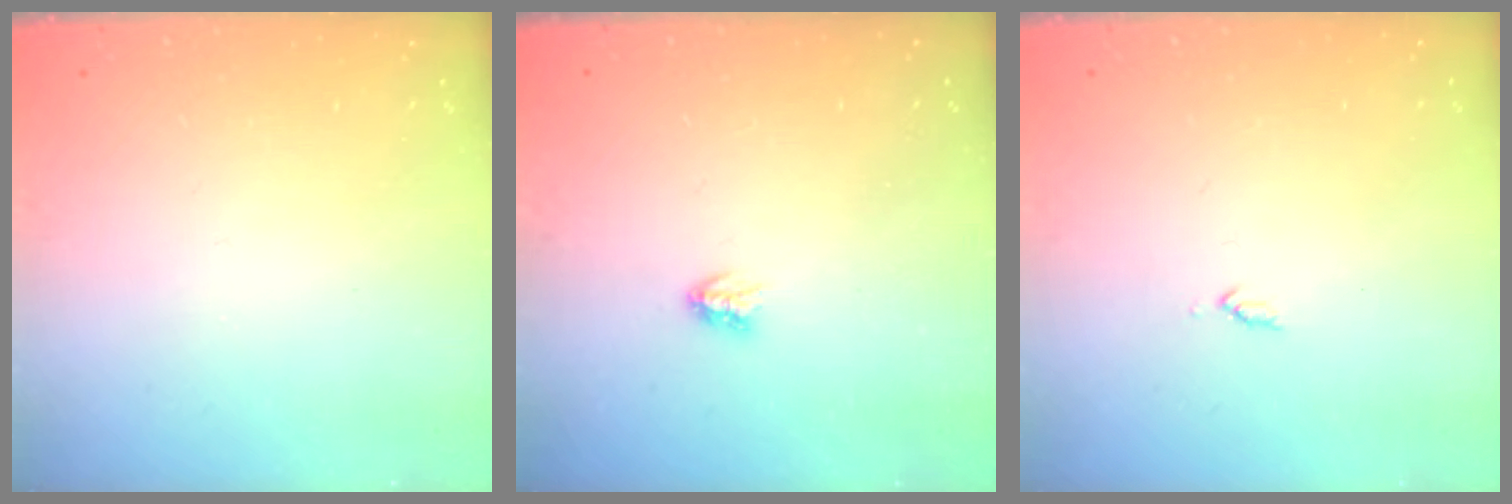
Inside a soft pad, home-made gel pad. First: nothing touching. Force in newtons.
{"total": 2.9, "press": 2.9, "slide": 0.3}
{"total": 3.5, "press": 3.4, "slide": 0.5}